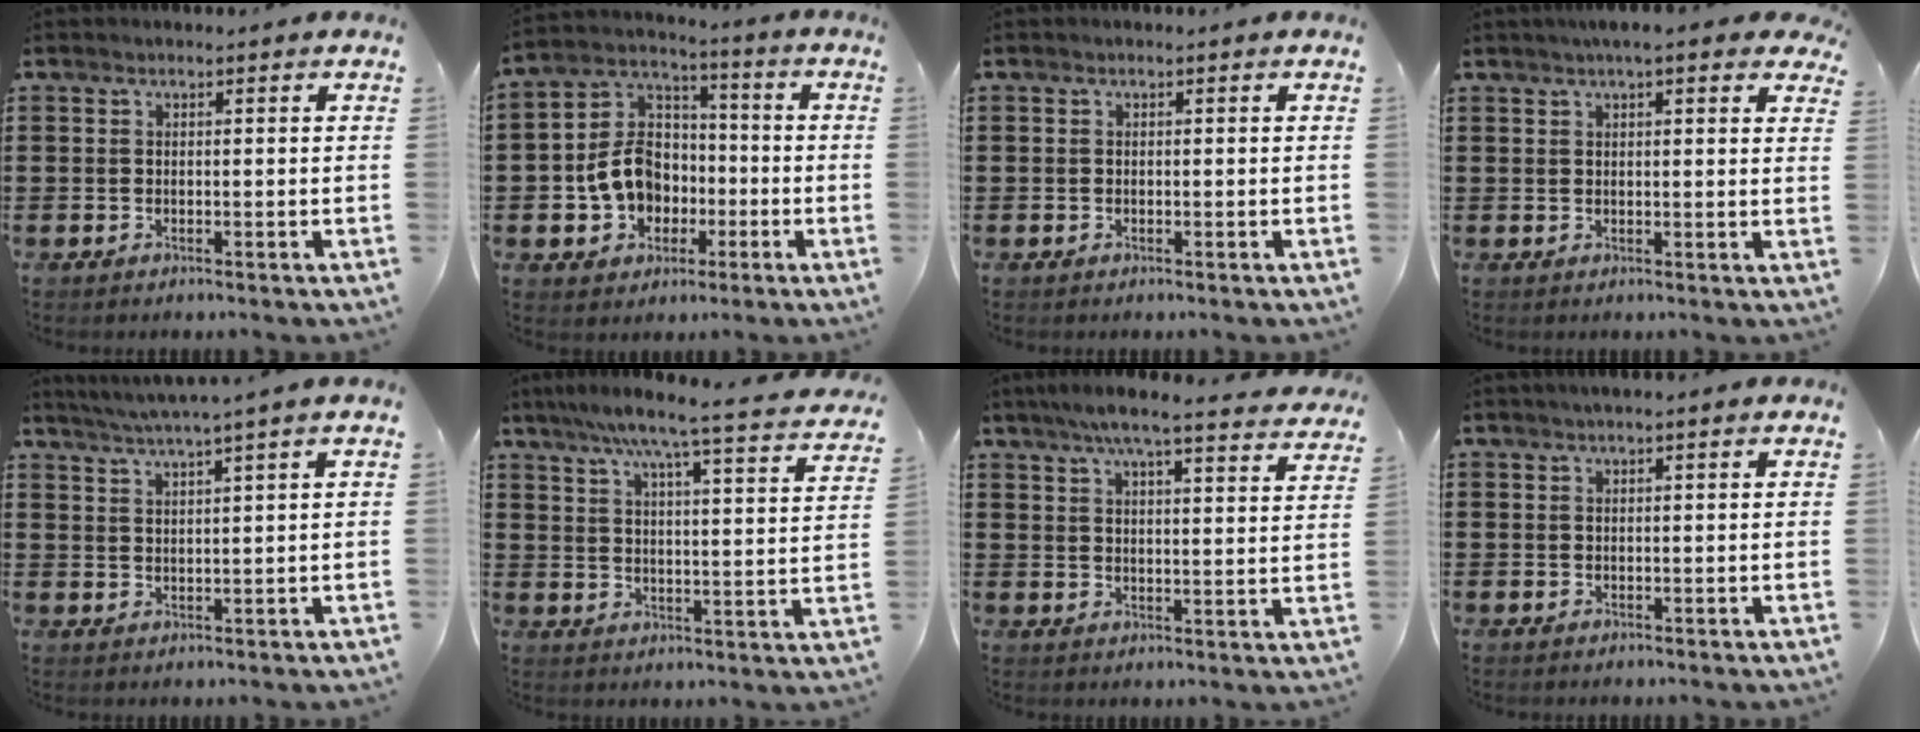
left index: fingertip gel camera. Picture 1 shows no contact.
{"total": 9.6, "force": [-2.4, 8.2, 4.5], "torque": [-0.129, 0.022, -0.047]}
{"total": 0.0}
{"total": 3.6, "force": [2.7, 0.4, 2.4], "torque": [-0.054, 0.006, 0.049]}
{"total": 2.7, "force": [2.2, -0.8, 1.4], "torque": [-0.030, -0.008, 0.037]}
{"total": 7.0, "force": [6.0, -0.7, 3.6], "torque": [-0.086, -0.044, 0.094]}
{"total": 6.4, "force": [5.6, 0.1, 3.1], "torque": [-0.079, -0.019, 0.099]}
{"total": 0.6, "force": [0.3, 0.1, 0.6], "torque": [-0.010, 0.001, 0.006]}